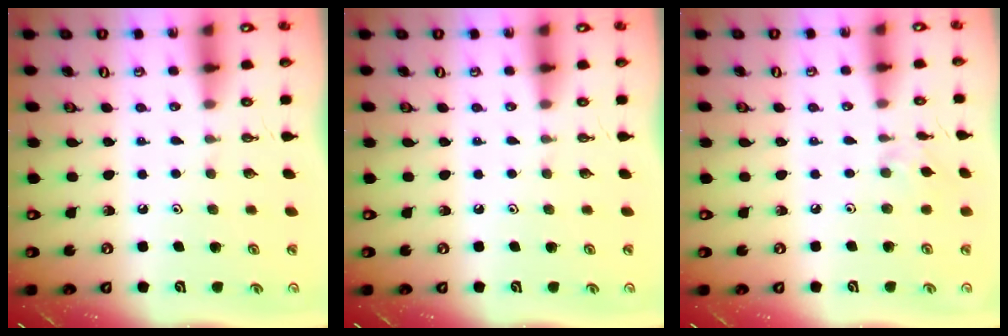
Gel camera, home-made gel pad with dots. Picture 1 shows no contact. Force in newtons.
{"total": 0.0}
{"total": 1.8, "press": 1.7, "slide": 0.5}